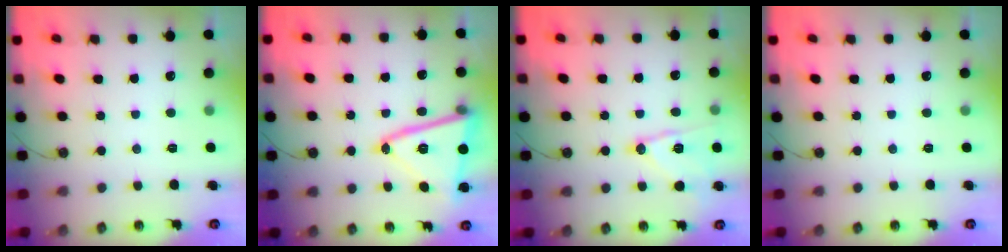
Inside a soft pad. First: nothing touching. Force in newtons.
{"total": 16.7, "press": 16.4, "slide": 2.7}
{"total": 12.1, "press": 11.9, "slide": 2.0}
{"total": 0.0}